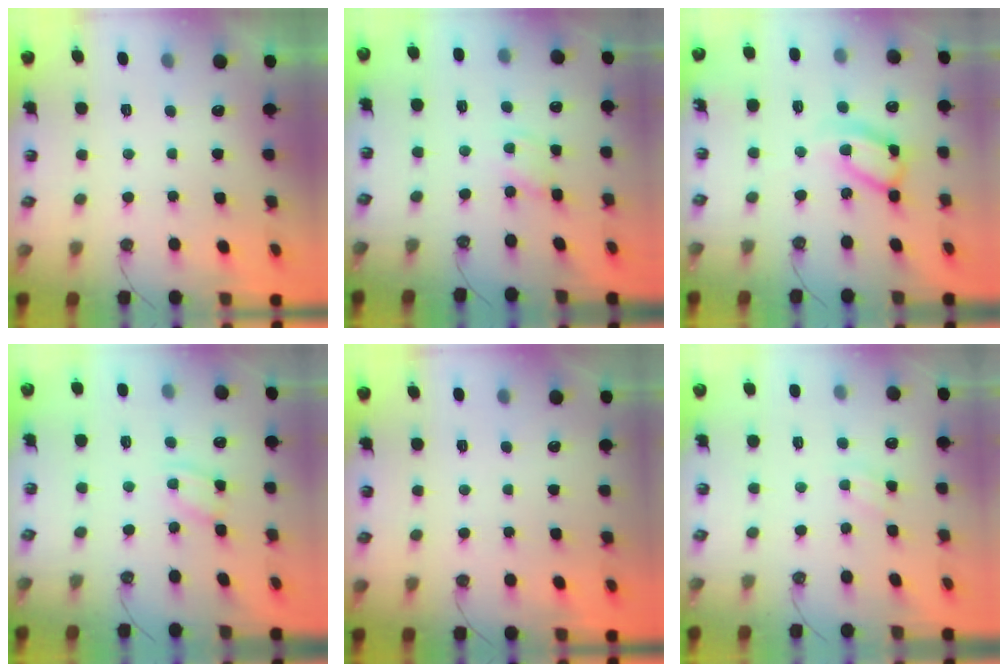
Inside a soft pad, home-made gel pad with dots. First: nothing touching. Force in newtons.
{"total": 1.6, "press": 1.6, "slide": 0.2}
{"total": 13.6, "press": 13.5, "slide": 1.0}
{"total": 2.9, "press": 2.9, "slide": 0.4}
{"total": 0.0}
{"total": 2.4, "press": 2.4, "slide": 0.4}